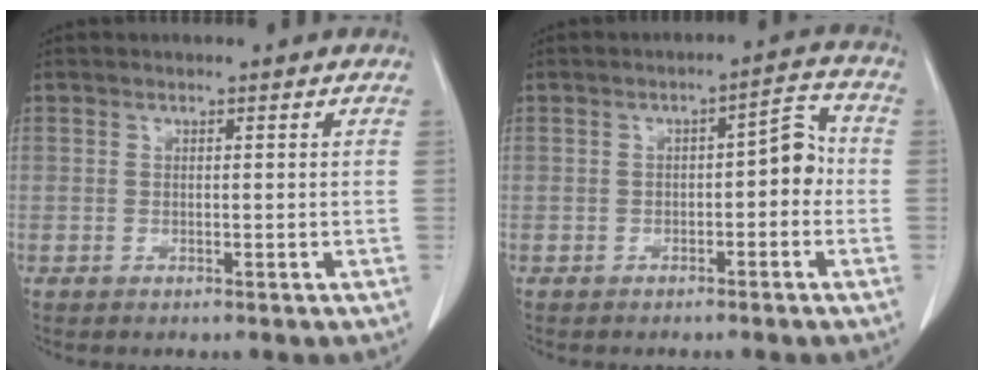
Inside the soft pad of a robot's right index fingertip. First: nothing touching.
{"total": 5.0, "force": [-0.9, 2.1, 4.5], "torque": [-0.056, 0.028, -0.011]}